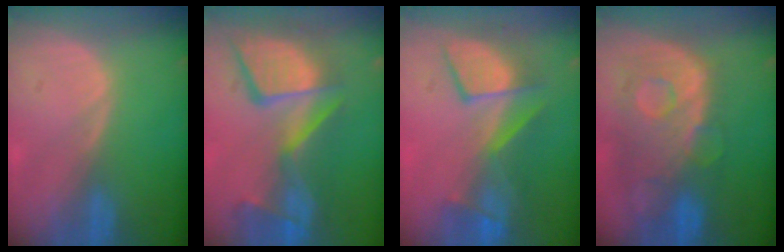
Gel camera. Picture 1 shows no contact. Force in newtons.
{"total": 13.6, "press": 11.2, "slide": 7.7}
{"total": 8.5, "press": 8.5, "slide": 0.2}
{"total": 11.5, "press": 9.8, "slide": 6.0}